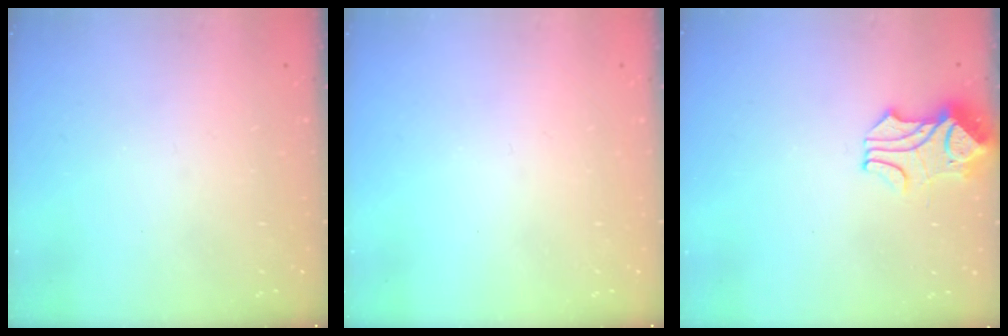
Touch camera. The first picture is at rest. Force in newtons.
{"total": 0.0}
{"total": 2.0, "press": 1.7, "slide": 1.1}